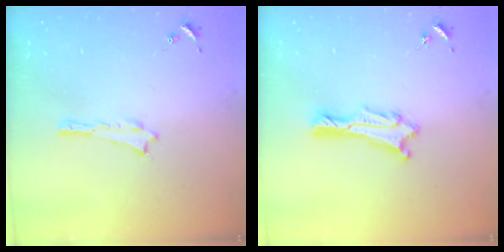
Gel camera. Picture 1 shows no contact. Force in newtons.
{"total": 1.3, "press": 1.3, "slide": 0.1}